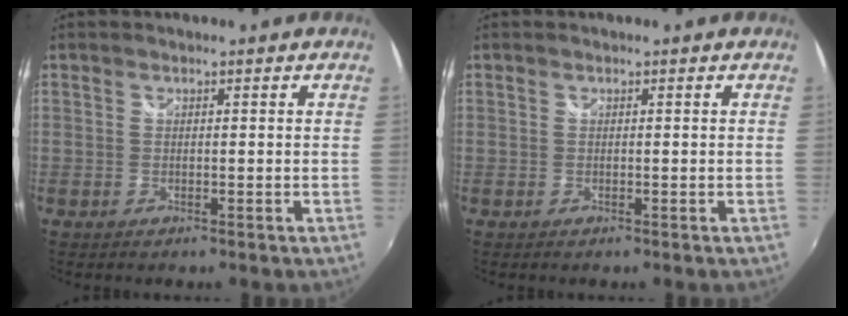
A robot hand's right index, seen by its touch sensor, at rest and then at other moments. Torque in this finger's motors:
{"motor_torque": [0.10, 0.10, 0.00, 0.00]}